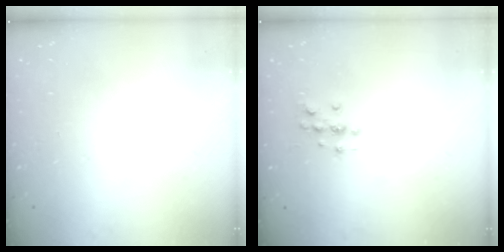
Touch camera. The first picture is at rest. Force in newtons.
{"total": 2.0, "press": 2.0, "slide": 0.2}